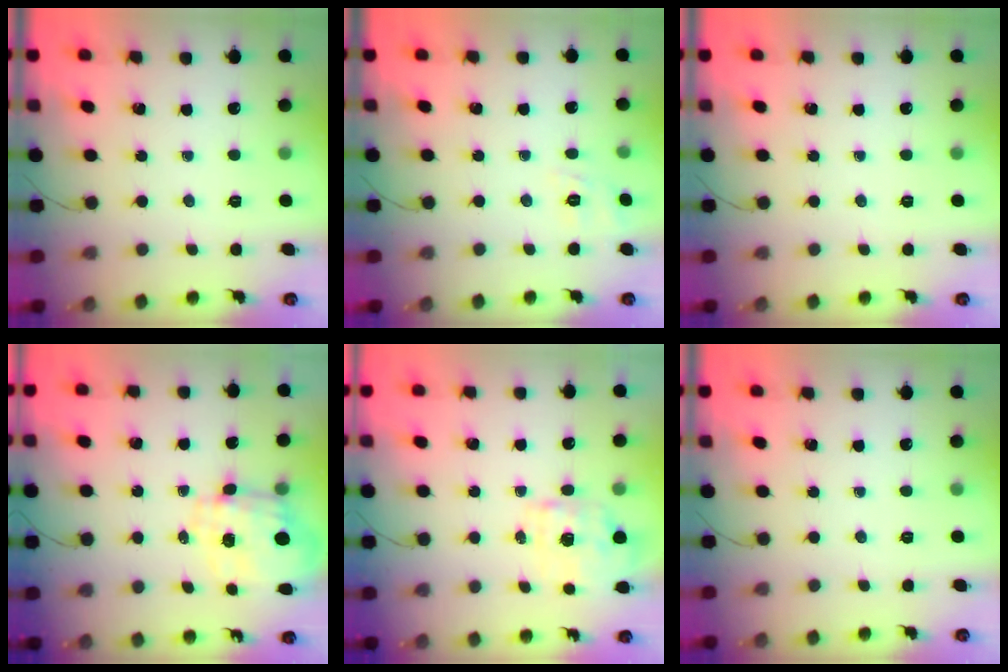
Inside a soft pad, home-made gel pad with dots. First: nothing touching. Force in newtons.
{"total": 2.0, "press": 0.4, "slide": 1.9}
{"total": 0.0}
{"total": 3.4, "press": 3.1, "slide": 1.4}
{"total": 1.9, "press": 1.9, "slide": 0.5}
{"total": 0.0}